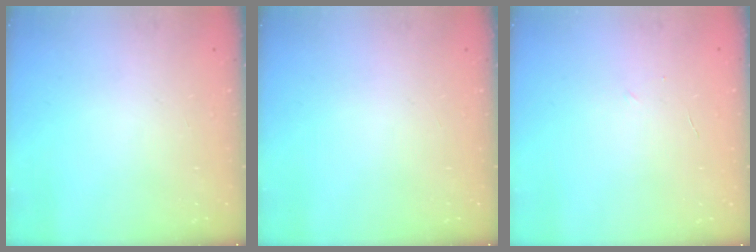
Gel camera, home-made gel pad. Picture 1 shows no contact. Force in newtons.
{"total": 0.0}
{"total": 2.2, "press": 2.1, "slide": 0.6}